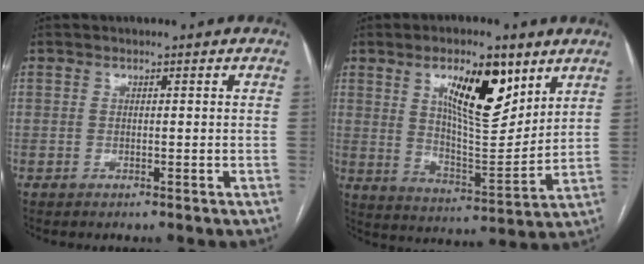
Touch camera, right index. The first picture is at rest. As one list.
[{"total": 14.2, "force": [7.2, 4.3, 11.4], "torque": [-0.186, -0.002, 0.128]}]